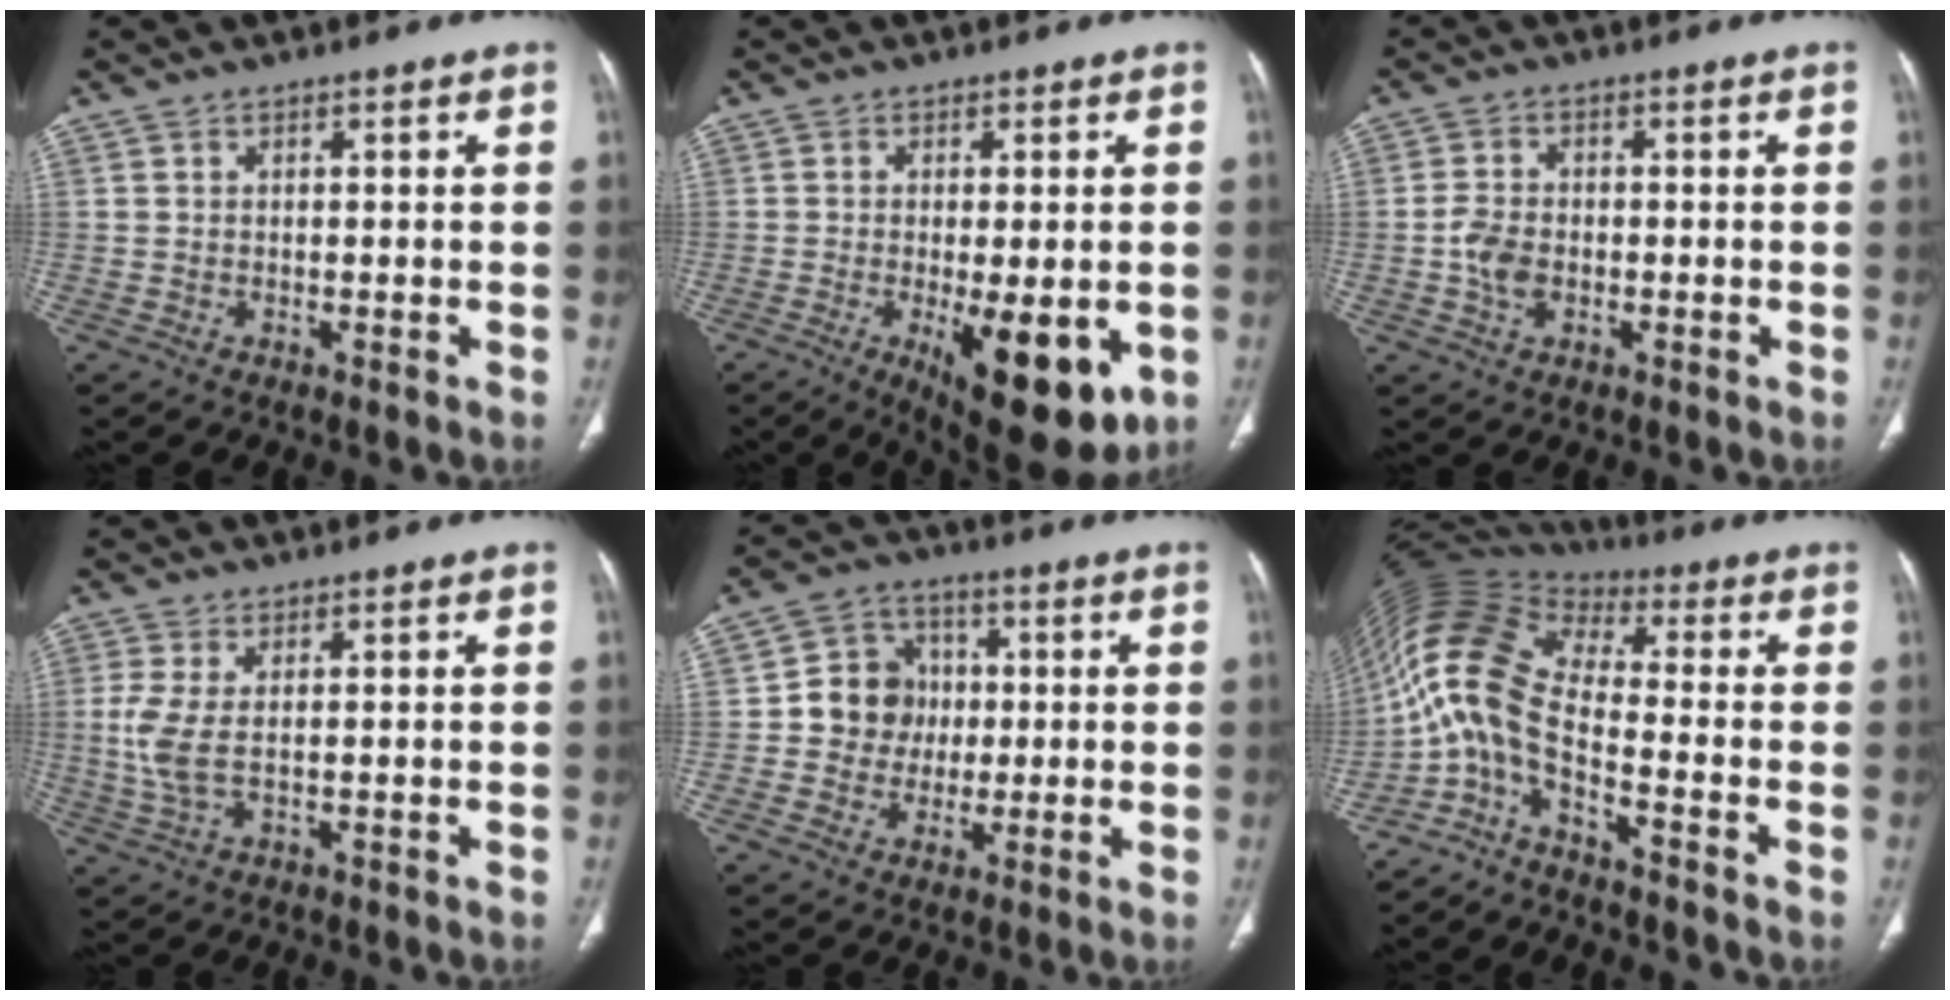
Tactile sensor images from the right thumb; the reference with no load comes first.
{"total": 14.4, "force": [-4.4, 5.4, 12.6], "torque": [-0.154, -0.019, -0.047]}
{"total": 4.9, "force": [-1.0, 3.4, 3.3], "torque": [-0.062, 0.009, -0.020]}
{"total": 5.2, "force": [0.2, 2.2, 4.7], "torque": [-0.129, -0.004, 0.006]}
{"total": 9.3, "force": [0.0, 8.6, 3.5], "torque": [-0.012, 0.015, -0.008]}
{"total": 11.8, "force": [-4.9, 3.6, 10.1], "torque": [-0.223, 0.066, -0.107]}